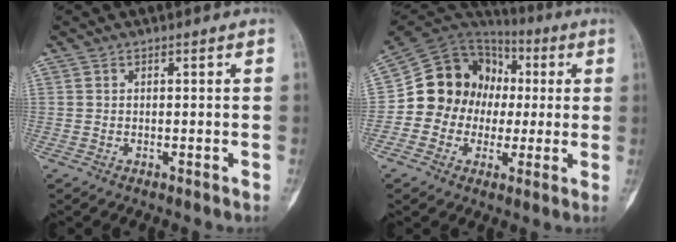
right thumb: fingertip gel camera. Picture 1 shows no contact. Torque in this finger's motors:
{"motor_torque": [1.49, 2.07, 0.04, 0.00, 0.07]}